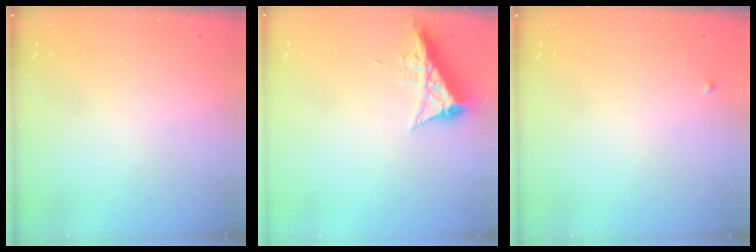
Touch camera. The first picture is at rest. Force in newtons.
{"total": 7.7, "press": 7.6, "slide": 1.0}
{"total": 2.4, "press": 2.3, "slide": 0.4}